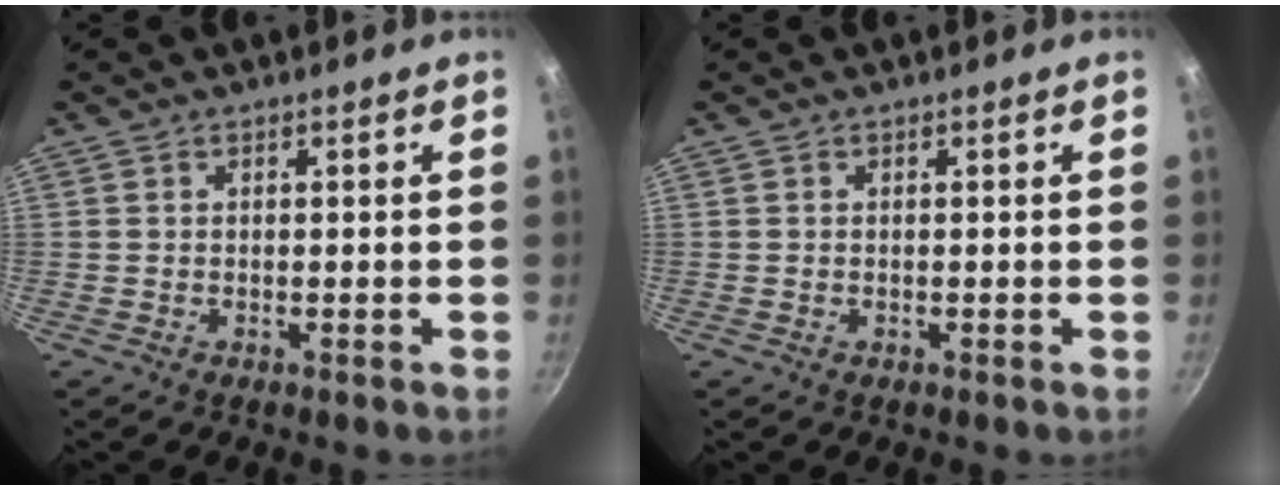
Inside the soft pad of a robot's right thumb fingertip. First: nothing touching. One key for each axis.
{"total": 0.0}